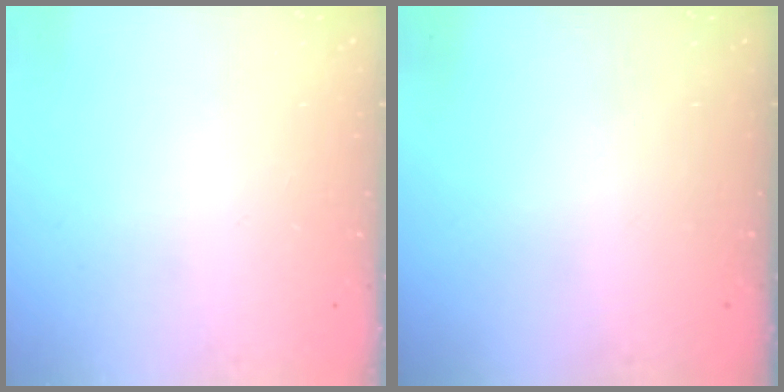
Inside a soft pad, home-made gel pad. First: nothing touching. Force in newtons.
{"total": 0.0}